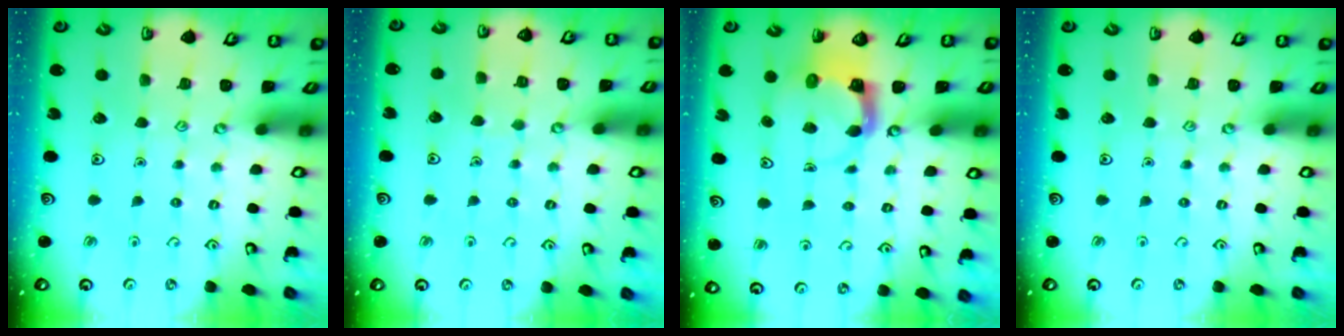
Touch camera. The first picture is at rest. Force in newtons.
{"total": 2.4, "press": 2.4, "slide": 0.2}
{"total": 3.9, "press": 3.9, "slide": 0.3}
{"total": 0.0}